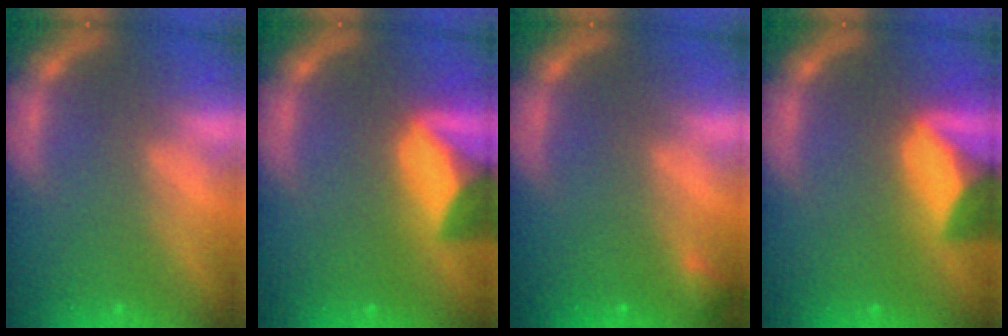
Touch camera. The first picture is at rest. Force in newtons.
{"total": 8.0}
{"total": 0.9}
{"total": 8.0}